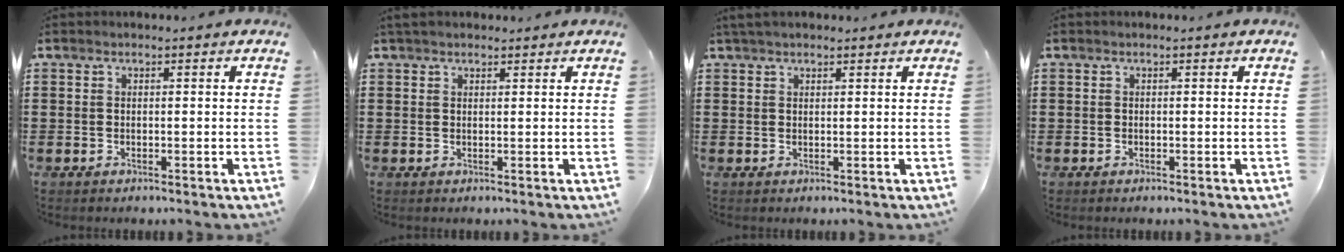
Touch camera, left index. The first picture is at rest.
{"total": 1.5, "force": [1.3, 0.7, 0.4], "torque": [-0.011, 0.005, 0.025]}
{"total": 1.6, "force": [1.3, 0.5, 0.7], "torque": [-0.017, 0.004, 0.024]}
{"total": 0.0}